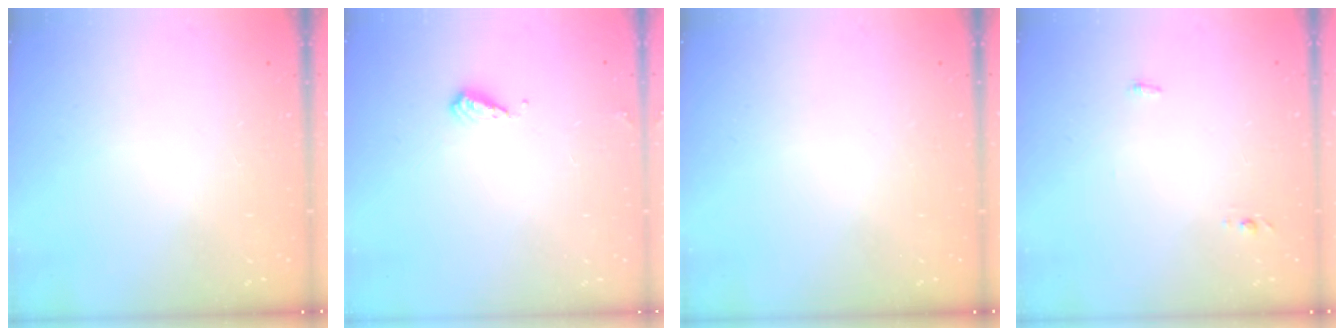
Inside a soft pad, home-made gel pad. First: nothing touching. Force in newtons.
{"total": 4.5, "press": 4.4, "slide": 0.8}
{"total": 0.0}
{"total": 3.4, "press": 3.2, "slide": 1.1}